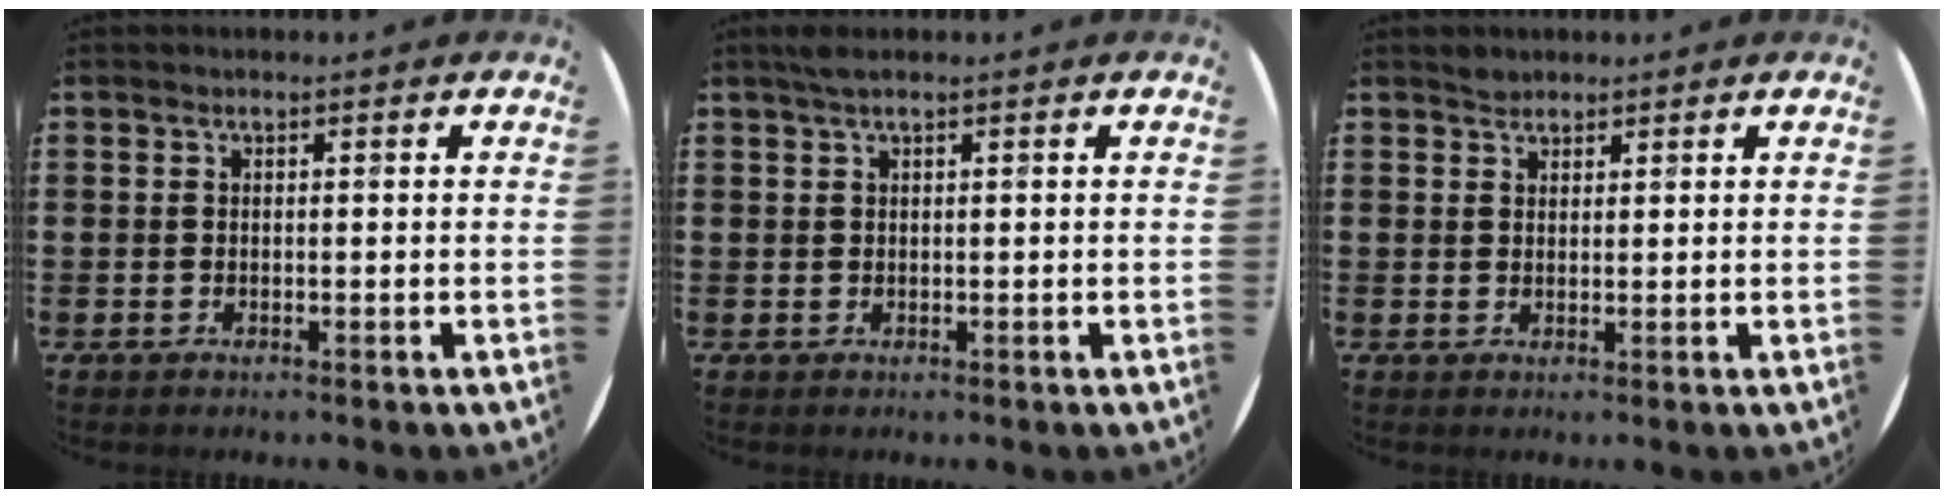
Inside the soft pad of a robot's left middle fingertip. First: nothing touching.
{"total": 0.9, "force": [0.6, 0.0, 0.7], "torque": [-0.014, 0.003, 0.011]}
{"total": 1.3, "force": [1.2, 0.4, -0.2], "torque": [0.002, 0.001, 0.024]}